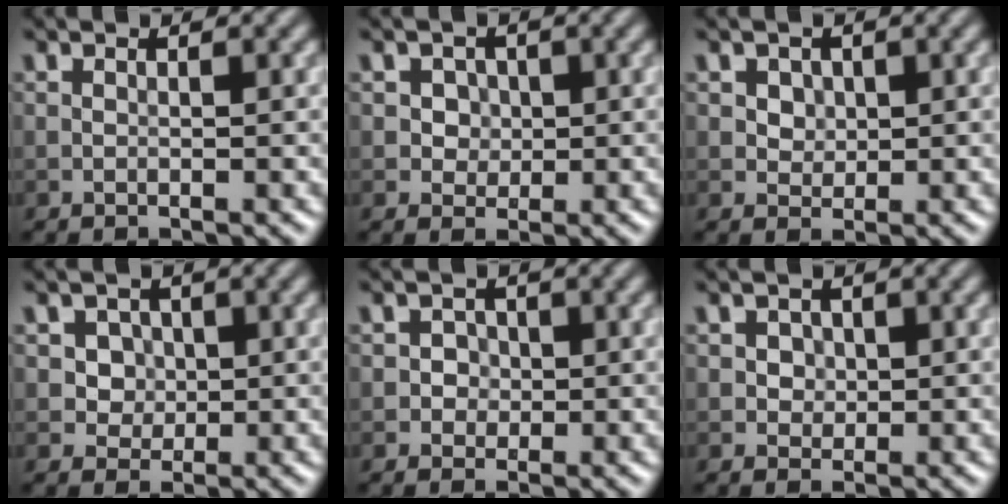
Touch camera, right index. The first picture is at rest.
{"total": 2.4, "force": [0.6, 2.1, 1.0], "torque": [-0.008, 0.002, 0.013]}
{"total": 2.2, "force": [0.9, 1.8, 1.0], "torque": [-0.022, 0.000, 0.023]}
{"total": 3.1, "force": [0.8, 2.7, 1.3], "torque": [-0.015, 0.000, 0.013]}
{"total": 1.6, "force": [-0.1, 1.5, 0.4], "torque": [0.014, 0.001, -0.005]}
{"total": 1.8, "force": [0.5, 1.6, 0.8], "torque": [-0.006, 0.002, 0.010]}